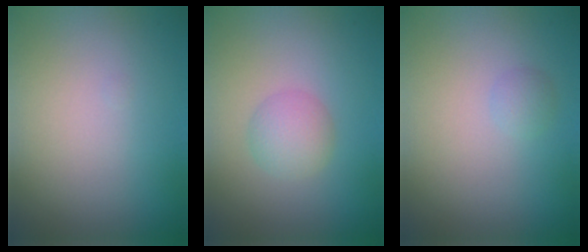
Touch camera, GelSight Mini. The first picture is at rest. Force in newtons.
{"total": 2.4, "press": 2.4, "slide": 0.1}
{"total": 0.9, "press": 0.8, "slide": 0.0}